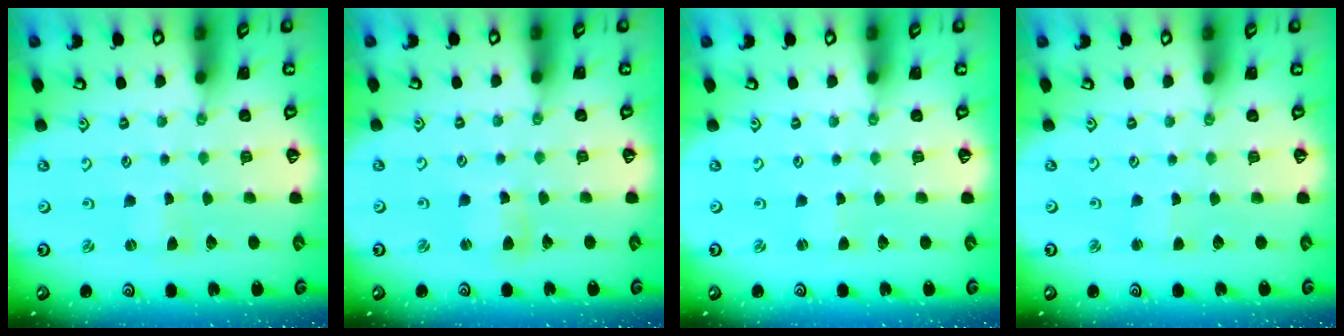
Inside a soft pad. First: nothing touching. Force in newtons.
{"total": 2.8, "press": 2.8, "slide": 0.3}
{"total": 0.0}
{"total": 1.0, "press": 1.0, "slide": 0.1}